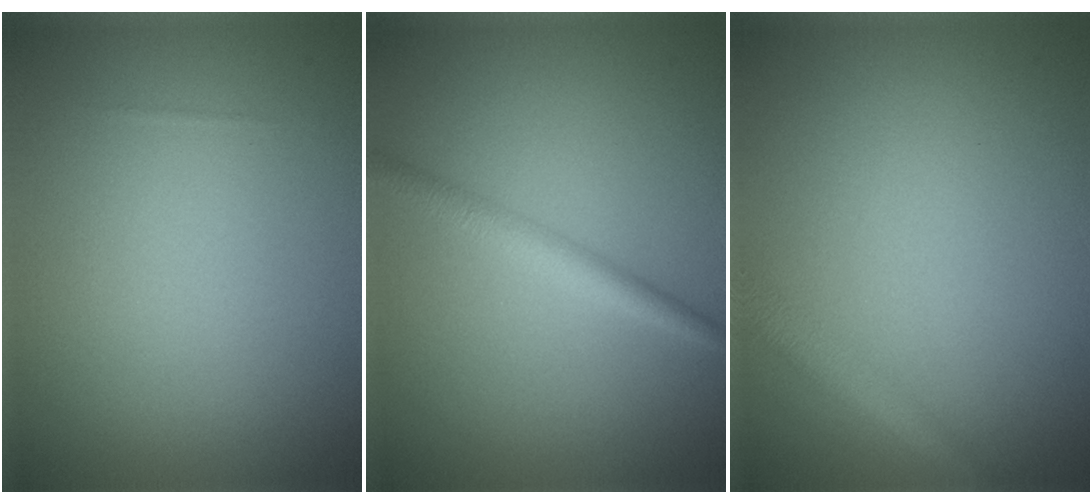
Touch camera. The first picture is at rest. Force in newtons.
{"total": 2.3, "press": 2.3, "slide": 0.0}
{"total": 2.3, "press": 2.3, "slide": 0.1}